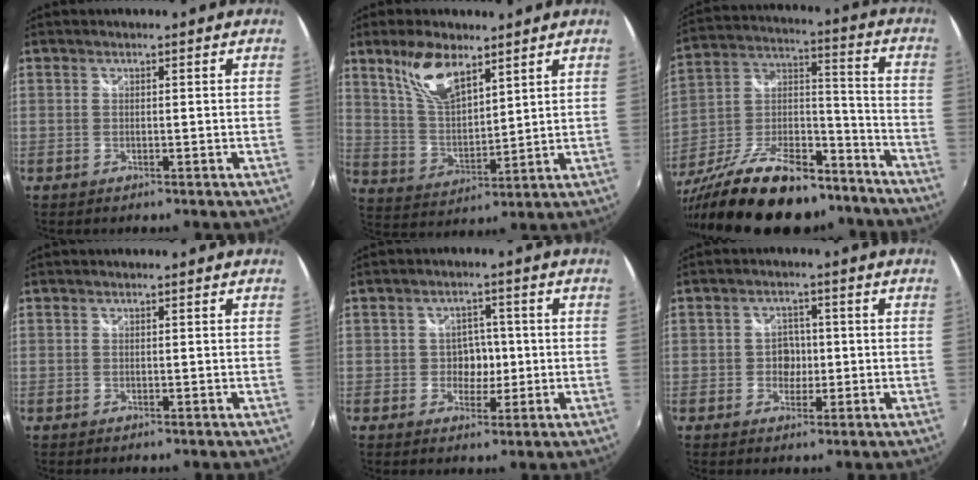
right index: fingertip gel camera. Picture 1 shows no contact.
{"total": 10.9, "force": [7.0, 4.4, 7.1], "torque": [-0.134, 0.007, 0.144]}
{"total": 26.9, "force": [-19.6, 10.6, 15.0], "torque": [-0.284, -0.005, -0.301]}
{"total": 0.0}
{"total": 4.1, "force": [-0.5, 3.6, 1.9], "torque": [-0.029, 0.007, -0.006]}
{"total": 3.5, "force": [-0.6, 3.3, 1.2], "torque": [-0.018, 0.007, -0.010]}